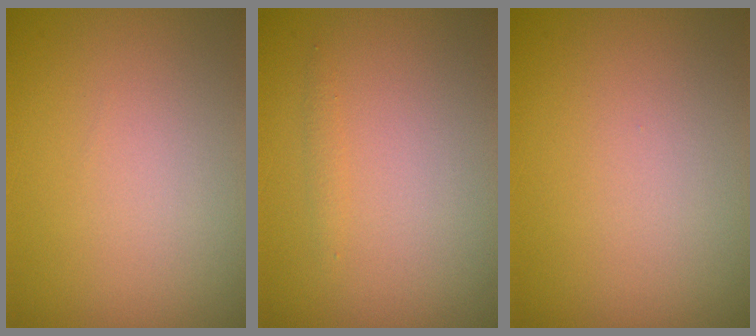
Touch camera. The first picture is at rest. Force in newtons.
{"total": 0.5, "press": 0.5, "slide": 0.0}
{"total": 0.0}